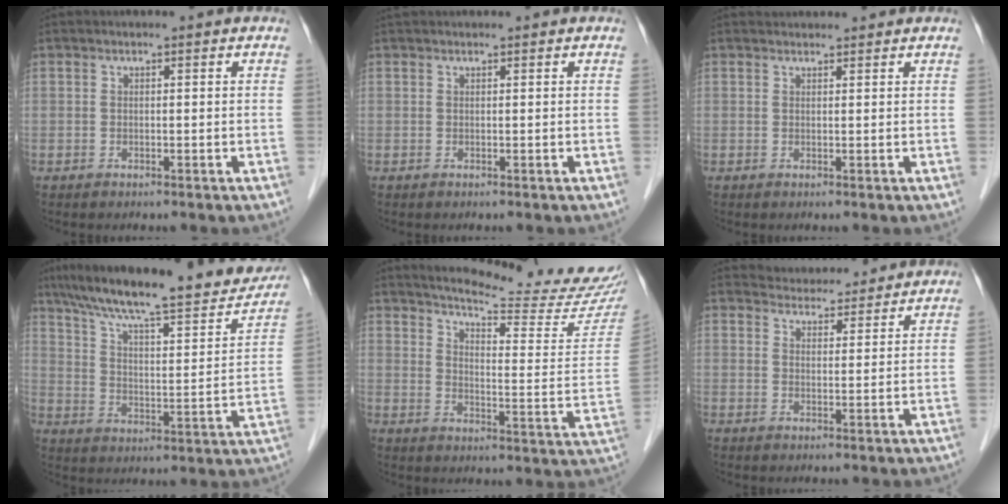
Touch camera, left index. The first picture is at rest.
{"total": 1.2, "force": [1.1, 0.2, 0.3], "torque": [-0.011, 0.022, 0.024]}
{"total": 2.7, "force": [2.7, 0.5, 0.3], "torque": [-0.008, 0.026, 0.039]}
{"total": 25.2, "force": [21.4, 3.9, 12.8], "torque": [-0.207, -0.006, 0.301]}
{"total": 20.2, "force": [19.0, 0.1, 7.0], "torque": [-0.105, -0.091, 0.235]}
{"total": 6.3, "force": [6.1, 1.5, 0.3], "torque": [-0.005, 0.016, 0.084]}